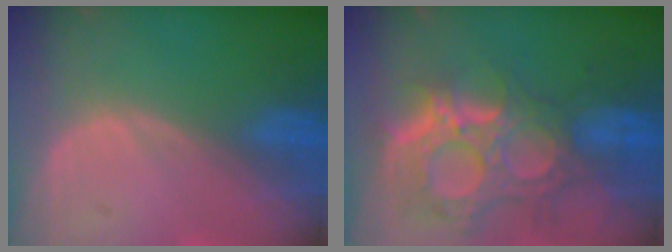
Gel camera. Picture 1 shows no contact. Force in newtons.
{"total": 12.2, "press": 10.7, "slide": 5.9}